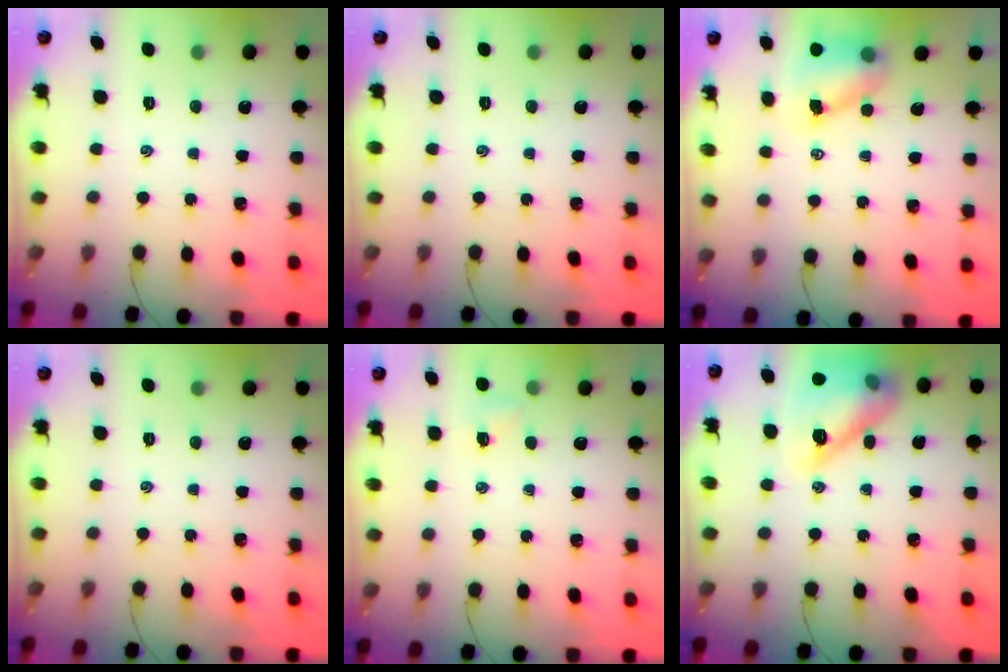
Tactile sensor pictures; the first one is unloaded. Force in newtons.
{"total": 0.0}
{"total": 6.4, "press": 6.4, "slide": 1.0}
{"total": 0.0}
{"total": 3.2, "press": 3.0, "slide": 1.0}
{"total": 16.2, "press": 16.1, "slide": 2.0}